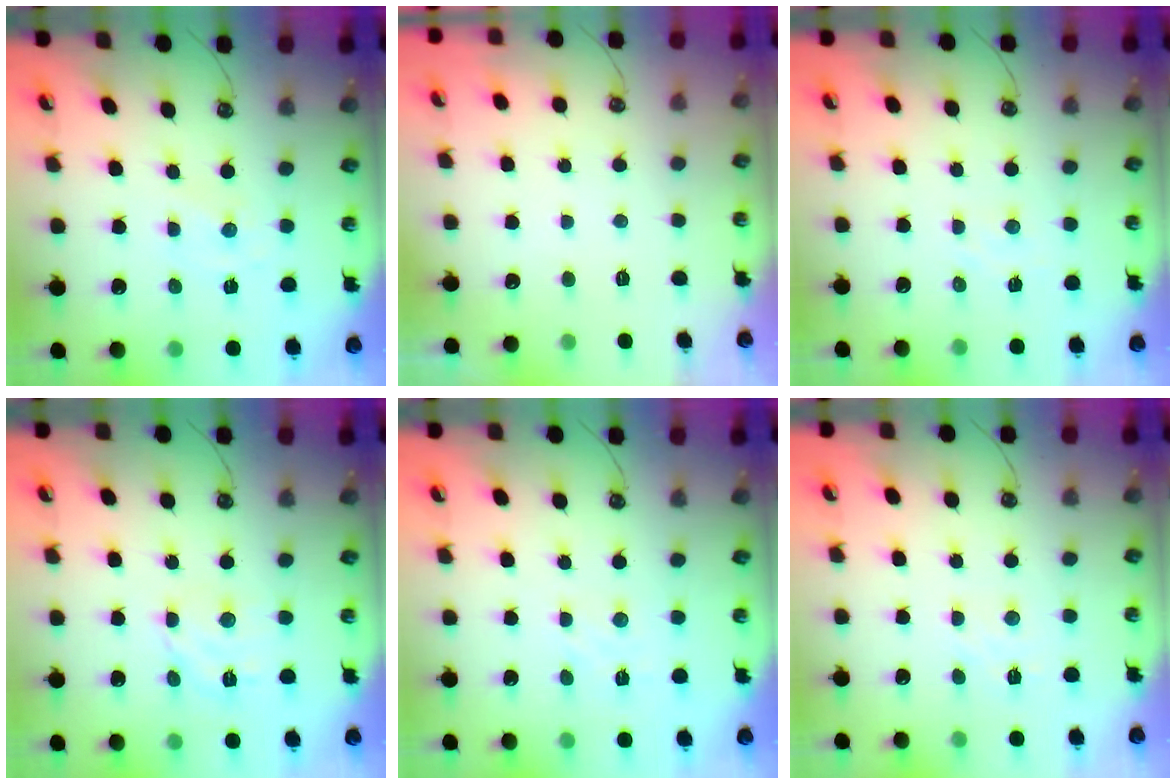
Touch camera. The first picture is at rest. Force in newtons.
{"total": 0.0}
{"total": 3.5, "press": 3.4, "slide": 0.4}
{"total": 6.3, "press": 6.3, "slide": 0.8}
{"total": 2.4, "press": 2.4, "slide": 0.2}
{"total": 3.5, "press": 3.5, "slide": 0.5}